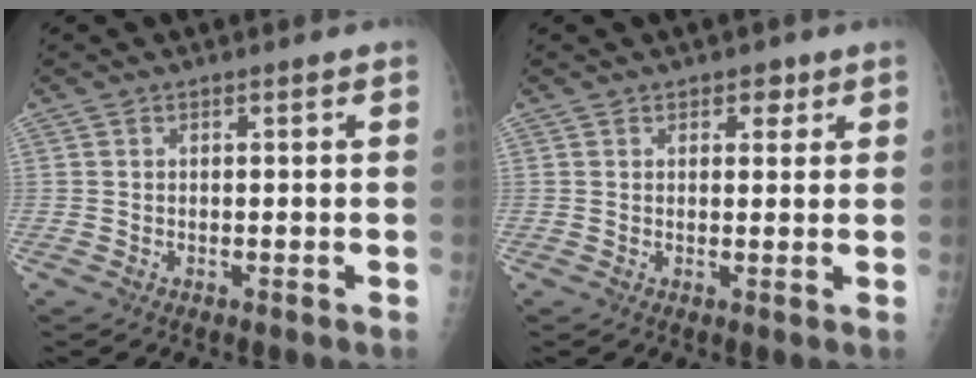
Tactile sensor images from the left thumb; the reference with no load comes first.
{"total": 2.9, "force": [1.6, 1.9, 1.4], "torque": [0.002, -0.005, 0.018]}